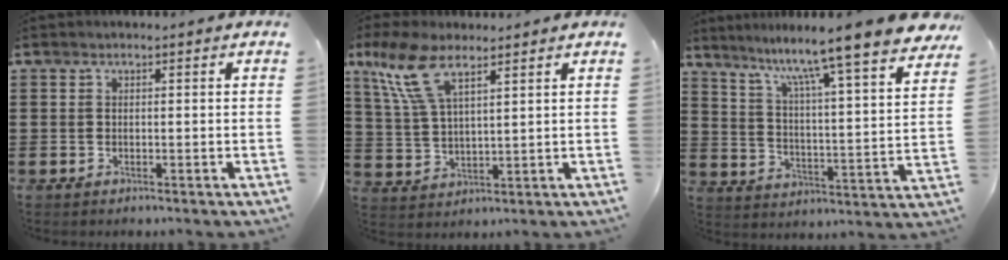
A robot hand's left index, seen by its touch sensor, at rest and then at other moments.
{"total": 9.4, "force": [6.2, 2.9, 6.4], "torque": [-0.147, -0.002, 0.113]}
{"total": 9.8, "force": [8.4, -1.5, 4.8], "torque": [-0.107, -0.079, 0.128]}